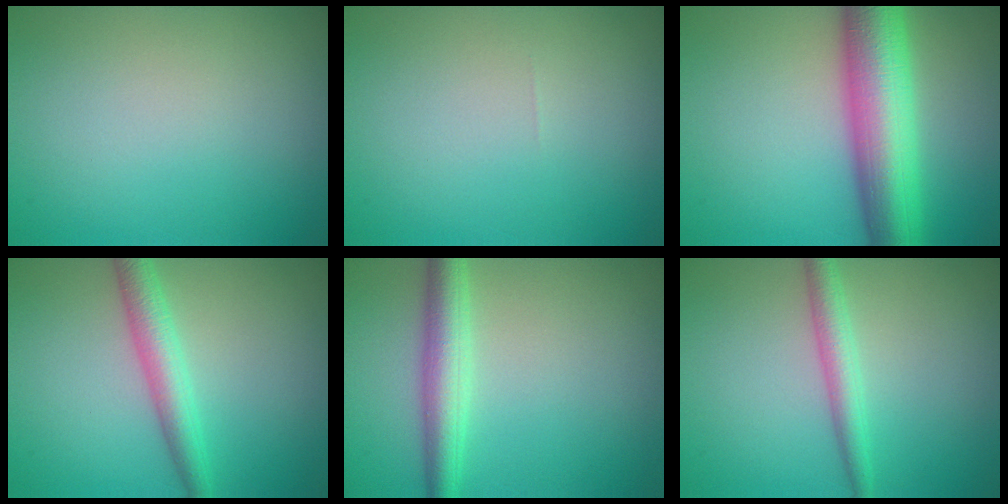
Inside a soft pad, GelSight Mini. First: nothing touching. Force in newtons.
{"total": 0.0}
{"total": 9.6, "press": 9.6, "slide": 0.1}
{"total": 3.5, "press": 3.5, "slide": 0.1}
{"total": 3.8, "press": 3.8, "slide": 0.1}
{"total": 2.6, "press": 2.6, "slide": 0.1}